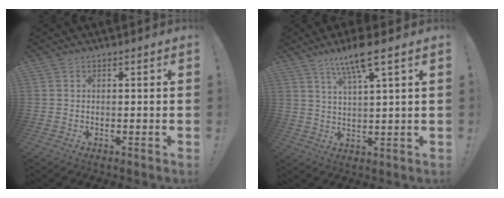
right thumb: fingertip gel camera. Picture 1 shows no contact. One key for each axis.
{"total": 9.1, "fx": 5.9, "fy": 1.2, "fz": 6.9, "tx": -0.126, "ty": -0.021, "tz": 0.098}